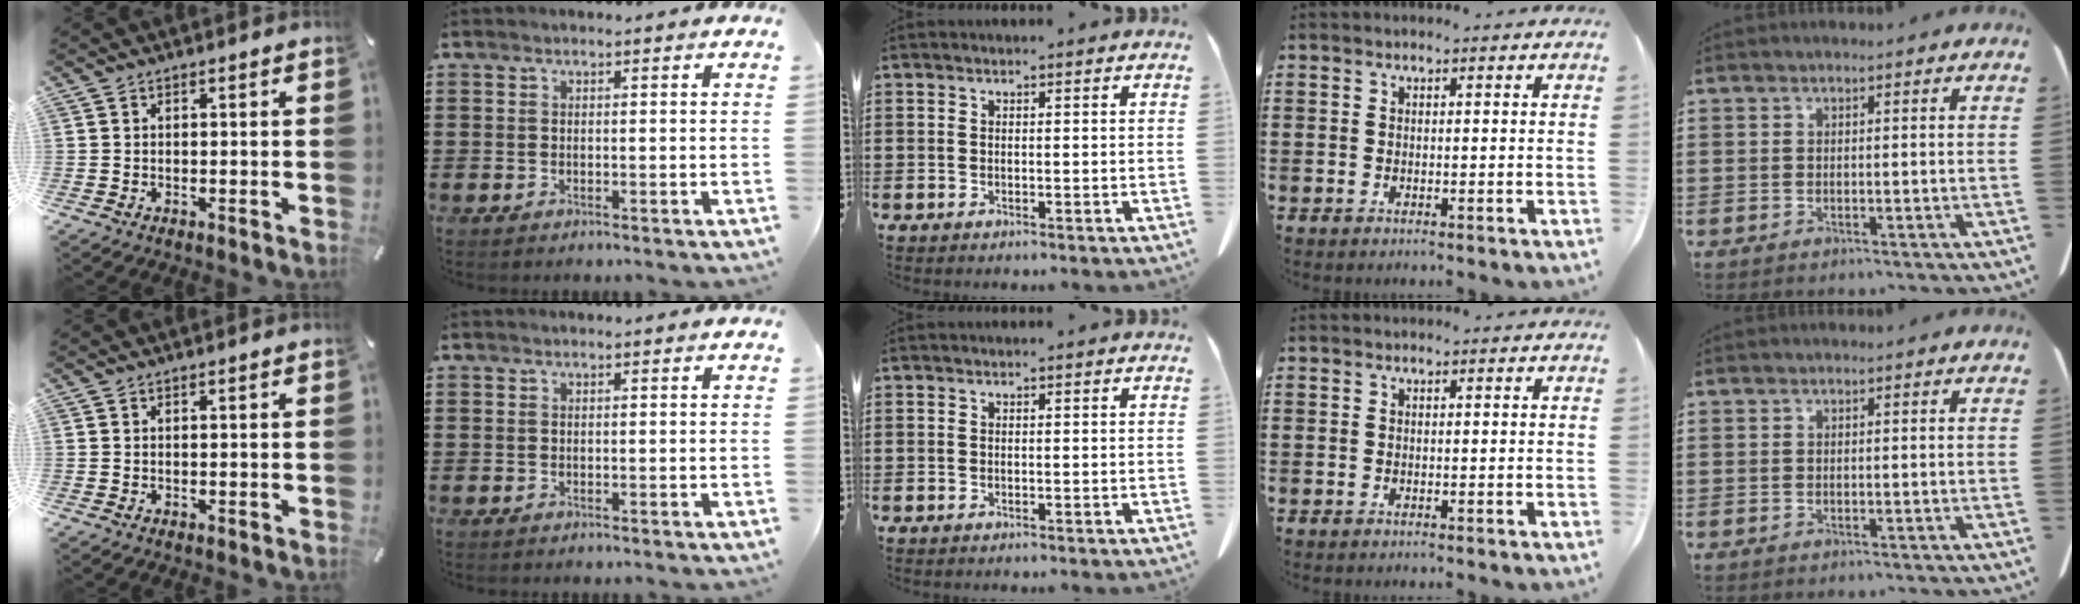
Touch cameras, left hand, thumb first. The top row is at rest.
{}